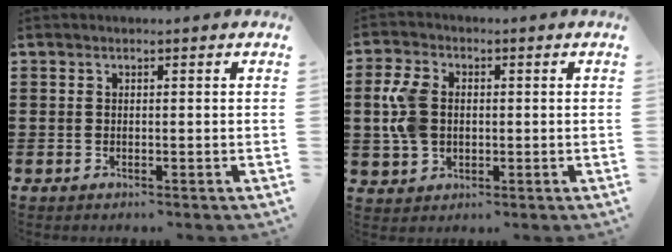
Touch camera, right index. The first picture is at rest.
{"total": 6.5, "force": [0.5, 4.6, 4.5], "torque": [-0.125, 0.006, 0.000]}